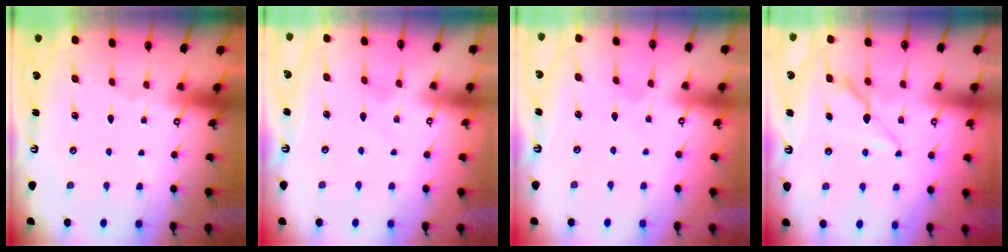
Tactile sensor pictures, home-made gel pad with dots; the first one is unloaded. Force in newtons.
{"total": 1.7, "press": 1.7, "slide": 0.3}
{"total": 2.6, "press": 2.6, "slide": 0.2}
{"total": 7.6, "press": 7.6, "slide": 0.5}